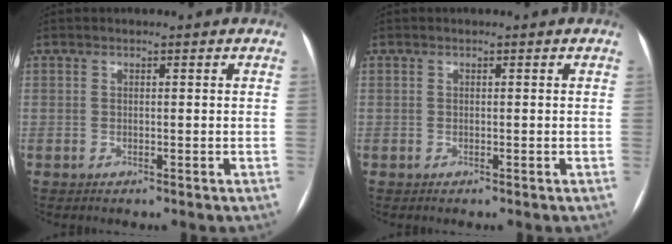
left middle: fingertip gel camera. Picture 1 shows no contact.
{"total": 0.0}